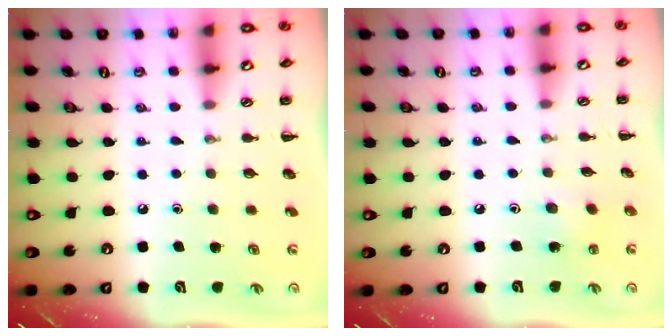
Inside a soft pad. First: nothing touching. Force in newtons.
{"total": 2.3, "press": 2.1, "slide": 0.9}